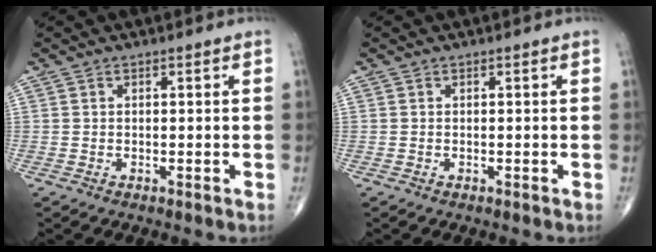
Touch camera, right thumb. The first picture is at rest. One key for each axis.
{"total": 0.0}